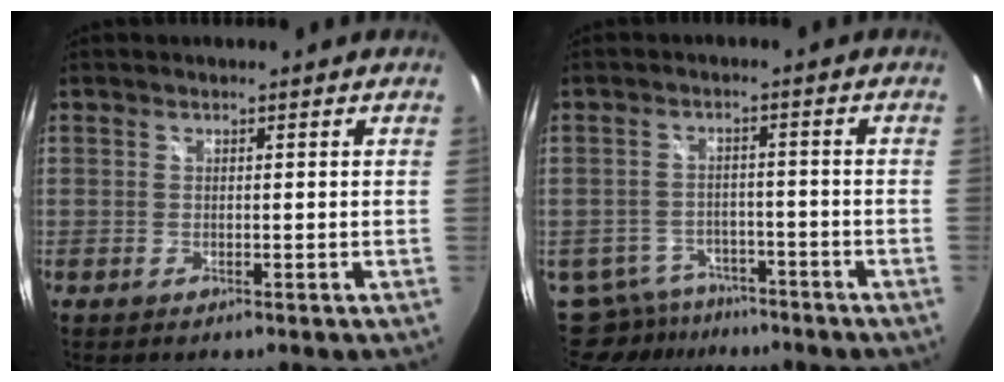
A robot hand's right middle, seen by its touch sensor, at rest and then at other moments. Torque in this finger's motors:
{"motor_torque": [-0.68, -0.41, -0.19, -0.06]}